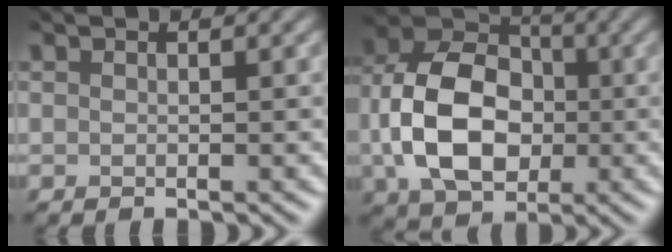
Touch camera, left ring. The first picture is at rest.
{"total": 9.4, "force": [-2.0, 6.7, 6.2], "torque": [-0.140, -0.004, -0.037]}